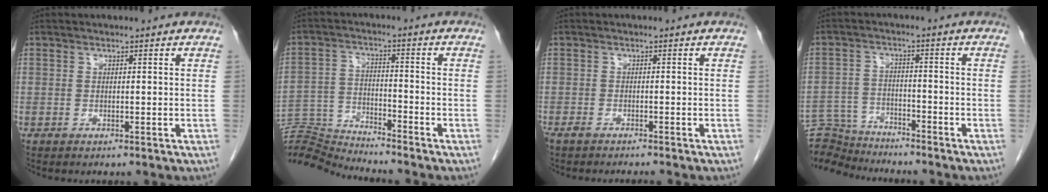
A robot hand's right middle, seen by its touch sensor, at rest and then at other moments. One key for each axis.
{"total": 10.1, "fx": -10.0, "fy": -1.6, "fz": 0.0, "tx": -0.003, "ty": 0.010, "tz": -0.190}
{"total": 3.3, "fx": -2.9, "fy": 0.3, "fz": 1.6, "tx": -0.024, "ty": -0.007, "tz": -0.041}
{"total": 9.0, "fx": -9.0, "fy": 1.0, "fz": 0.2, "tx": -0.010, "ty": 0.007, "tz": -0.164}